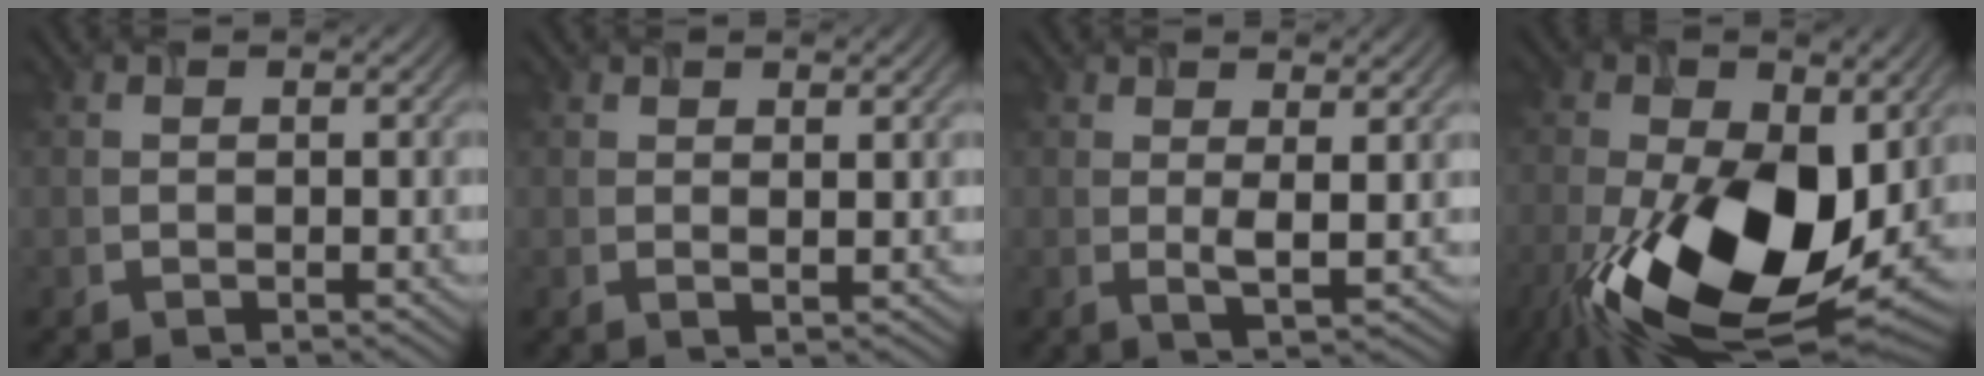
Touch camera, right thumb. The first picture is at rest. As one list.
[{"total": 1.2, "force": [0.9, 0.0, 0.7], "torque": [-0.013, -0.002, 0.016]}, {"total": 2.7, "force": [0.9, 0.2, 2.6], "torque": [-0.058, -0.004, 0.018]}, {"total": 19.2, "force": [-4.5, 10.9, 15.2], "torque": [-0.294, -0.044, -0.067]}]